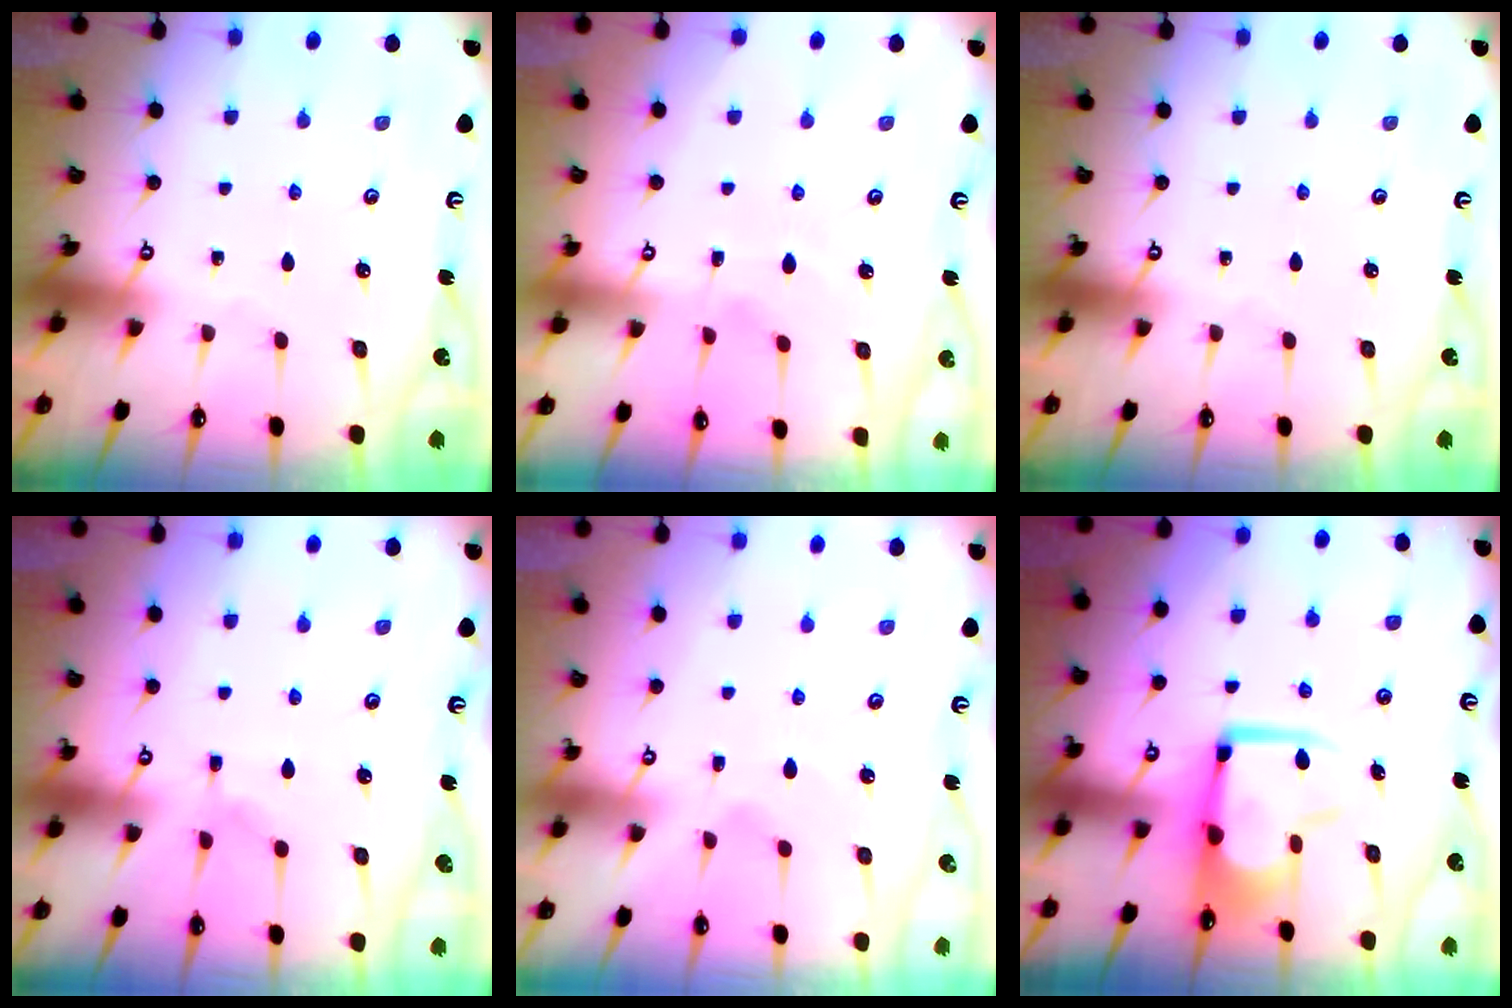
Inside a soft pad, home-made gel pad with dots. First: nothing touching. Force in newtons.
{"total": 3.8, "press": 3.6, "slide": 1.1}
{"total": 0.0}
{"total": 4.7, "press": 4.7, "slide": 0.4}
{"total": 2.2, "press": 1.9, "slide": 1.1}
{"total": 10.9, "press": 10.8, "slide": 1.3}